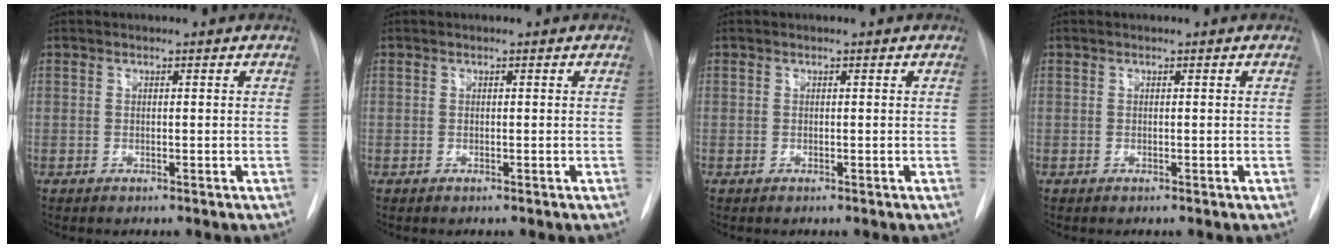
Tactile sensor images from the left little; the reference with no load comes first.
{"total": 0.0}
{"total": 0.0}
{"total": 0.0}